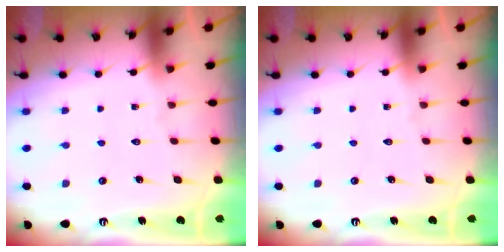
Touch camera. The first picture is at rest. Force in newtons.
{"total": 0.0}